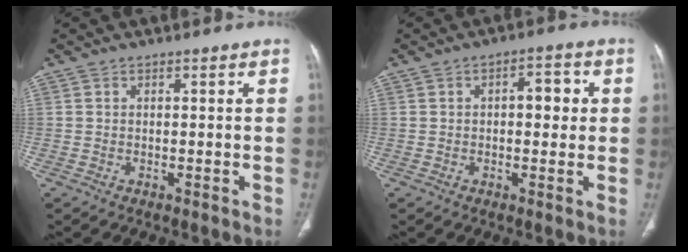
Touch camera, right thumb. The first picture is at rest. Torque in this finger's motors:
{"motor_torque": [-0.18, 0.22, -0.21, 0.44, 0.04]}